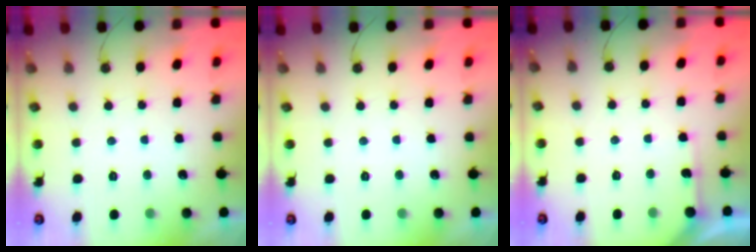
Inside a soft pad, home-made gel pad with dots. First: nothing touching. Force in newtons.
{"total": 0.0}
{"total": 4.3, "press": 4.3, "slide": 0.5}